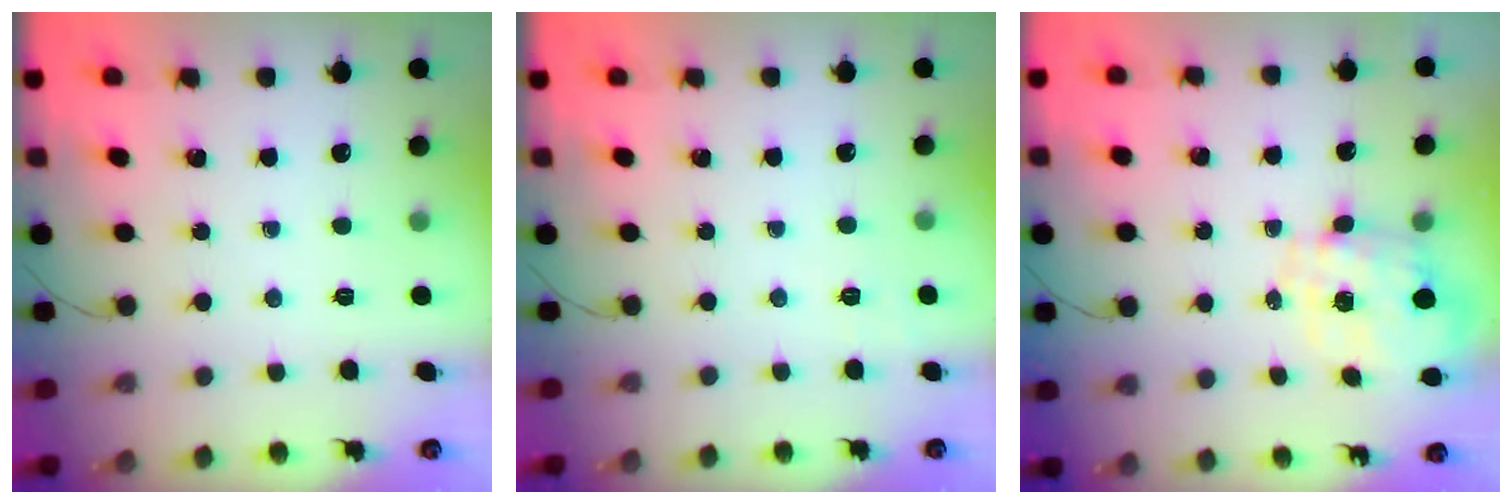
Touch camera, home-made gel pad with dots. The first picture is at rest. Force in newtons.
{"total": 6.8, "press": 6.6, "slide": 1.8}
{"total": 1.3, "press": 1.2, "slide": 0.5}